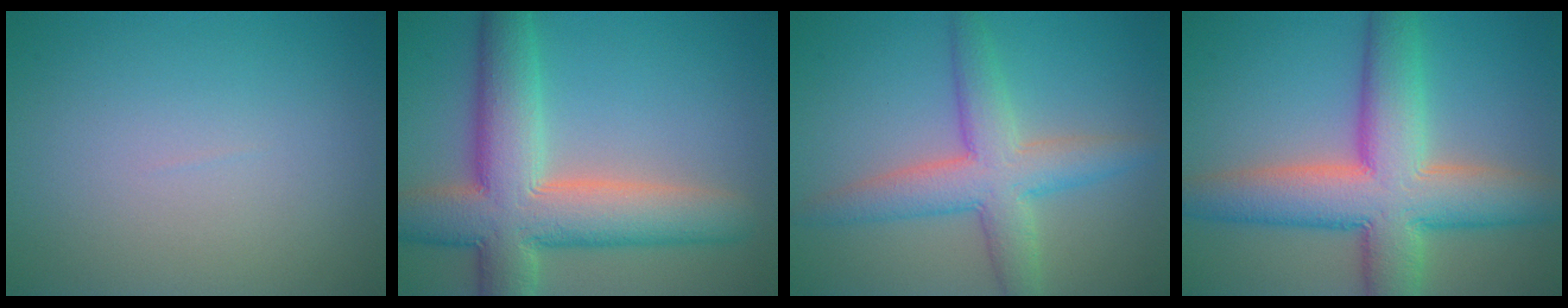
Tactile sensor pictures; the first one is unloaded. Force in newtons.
{"total": 10.4, "press": 10.4, "slide": 1.0}
{"total": 5.0, "press": 5.0, "slide": 0.3}
{"total": 10.5, "press": 10.5, "slide": 0.6}